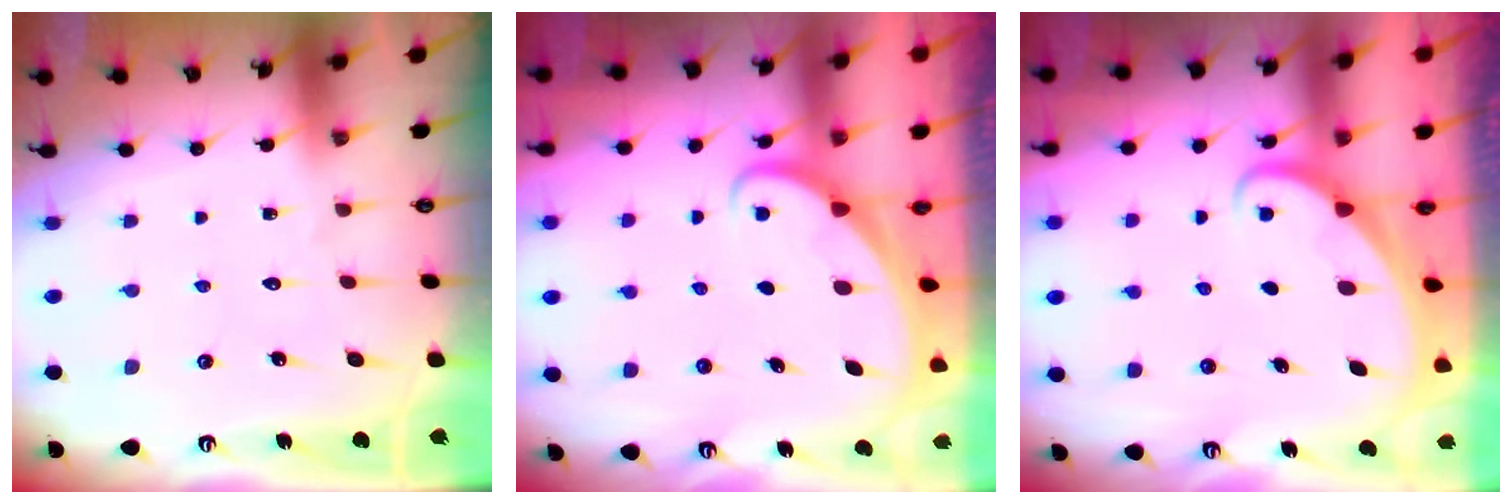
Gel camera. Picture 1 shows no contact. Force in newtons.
{"total": 1.9, "press": 1.9, "slide": 0.1}
{"total": 1.7, "press": 1.7, "slide": 0.0}